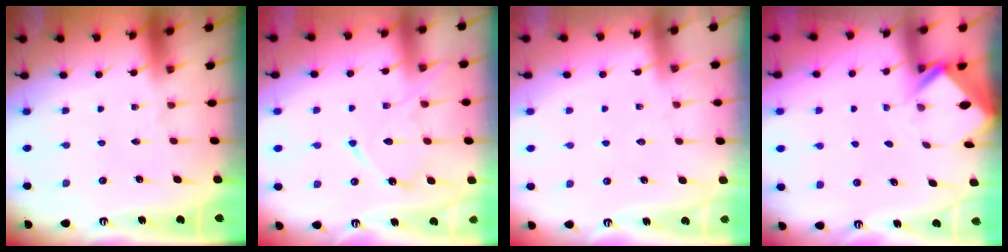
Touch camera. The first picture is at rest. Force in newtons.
{"total": 11.7, "press": 11.7, "slide": 1.2}
{"total": 4.9, "press": 4.9, "slide": 0.6}
{"total": 2.3, "press": 2.3, "slide": 0.2}